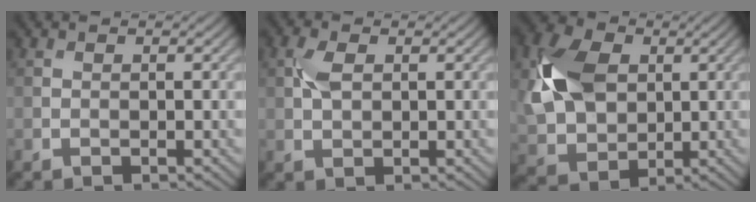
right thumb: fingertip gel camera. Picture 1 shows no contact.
{"total": 2.8, "force": [0.7, 1.7, 2.1], "torque": [-0.053, 0.004, 0.013]}
{"total": 11.4, "force": [2.3, 8.2, 7.5], "torque": [-0.201, 0.010, 0.039]}